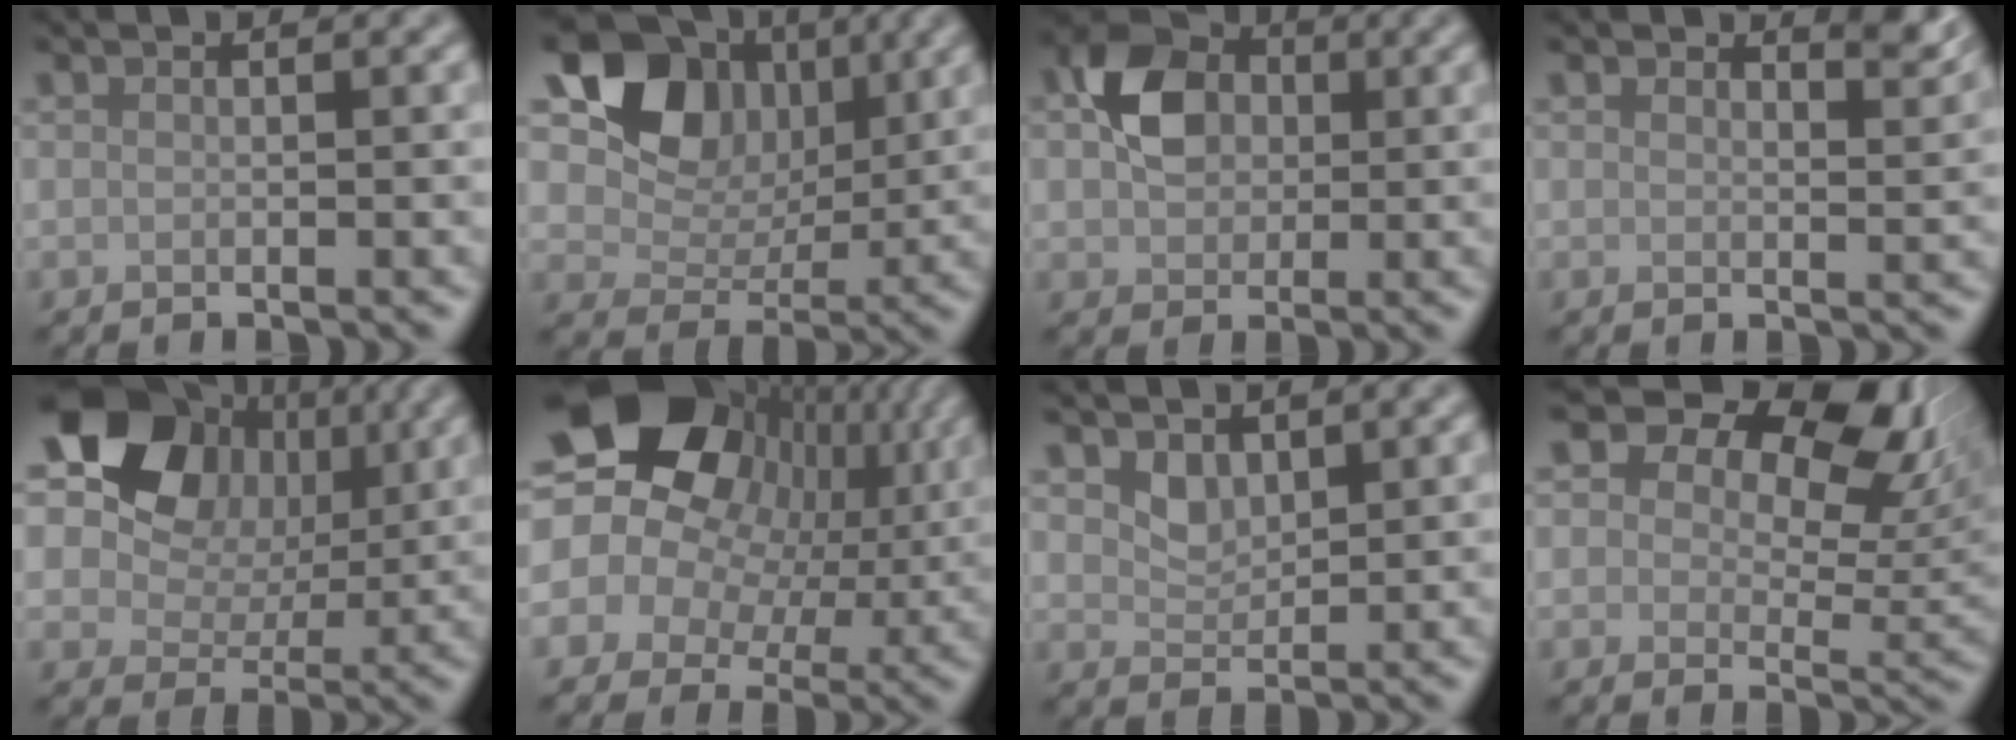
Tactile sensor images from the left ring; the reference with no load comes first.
{"total": 9.7, "force": [3.7, 7.2, 5.3], "torque": [-0.095, -0.008, 0.063]}
{"total": 5.2, "force": [0.7, 4.1, 3.1], "torque": [-0.055, 0.010, 0.005]}
{"total": 2.1, "force": [1.9, 0.4, 0.9], "torque": [-0.007, -0.006, 0.026]}
{"total": 13.1, "force": [5.2, 9.3, 7.7], "torque": [-0.134, 0.034, 0.072]}
{"total": 19.3, "force": [5.1, 14.8, 11.2], "torque": [-0.212, 0.025, 0.071]}
{"total": 1.7, "force": [1.2, 1.0, 0.7], "torque": [-0.014, -0.006, 0.027]}
{"total": 12.8, "force": [6.8, 7.4, 8.0], "torque": [-0.106, 0.023, 0.092]}